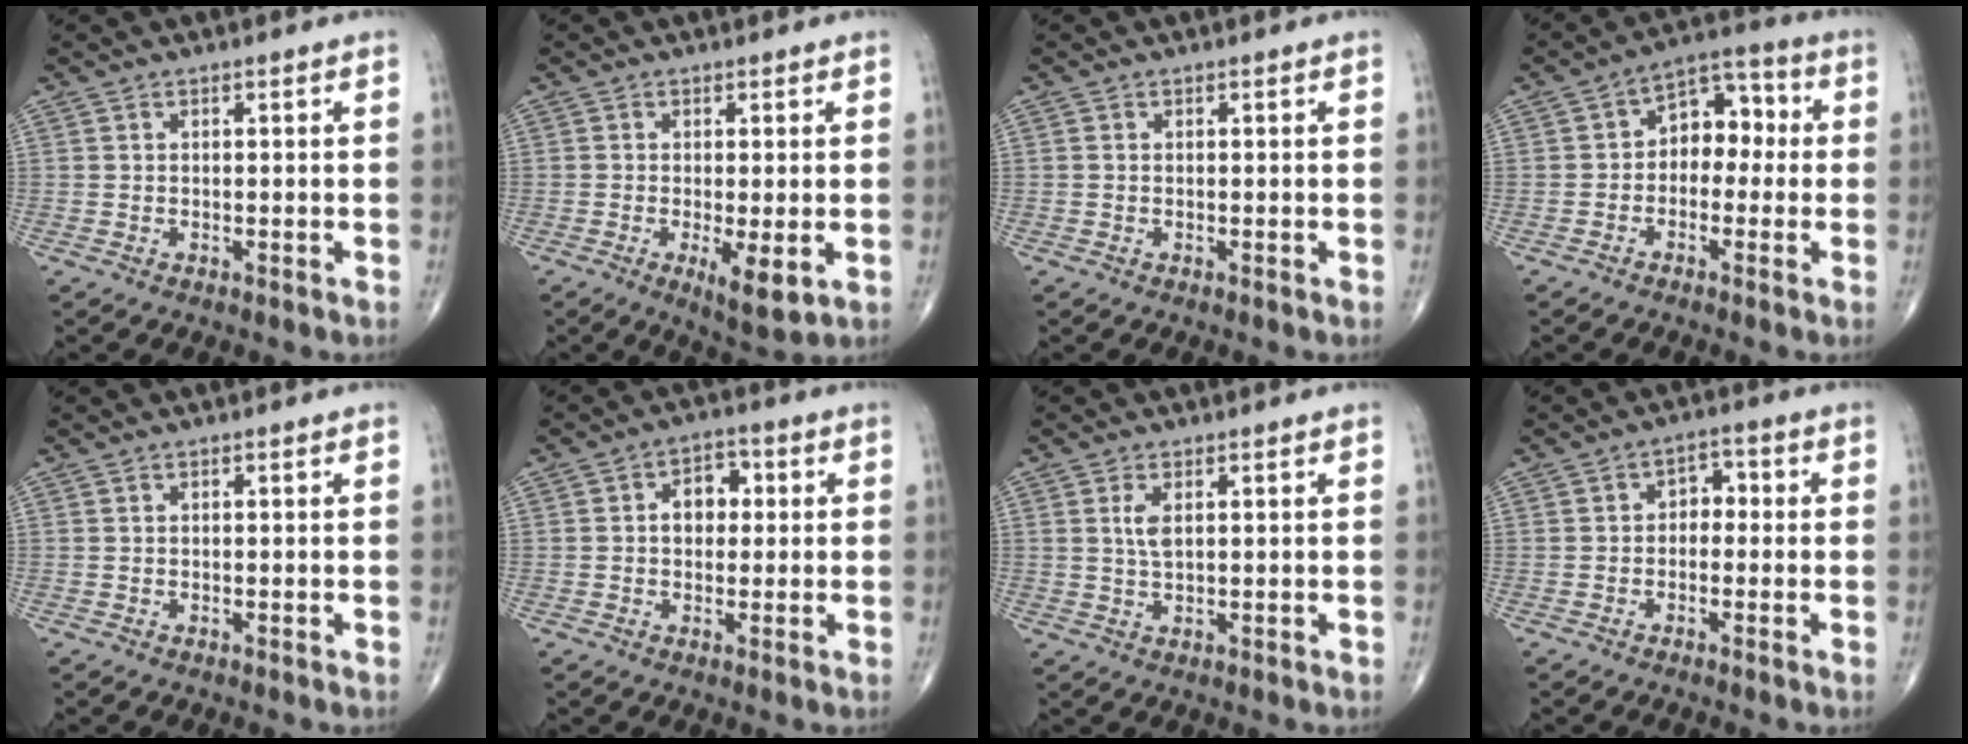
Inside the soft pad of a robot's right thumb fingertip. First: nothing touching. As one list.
[{"total": 6.0, "force": [-1.5, 1.8, 5.5], "torque": [-0.092, -0.019, -0.021]}, {"total": 0.0}, {"total": 8.4, "force": [-0.2, 6.0, 6.0], "torque": [-0.048, 0.039, -0.020]}, {"total": 0.0}, {"total": 5.7, "force": [0.6, 4.1, 3.9], "torque": [-0.035, 0.014, 0.002]}, {"total": 2.9, "force": [0.9, 1.2, 2.5], "torque": [-0.052, -0.002, 0.022]}, {"total": 3.6, "force": [-0.3, 2.7, 2.4], "torque": [-0.014, 0.018, -0.018]}]